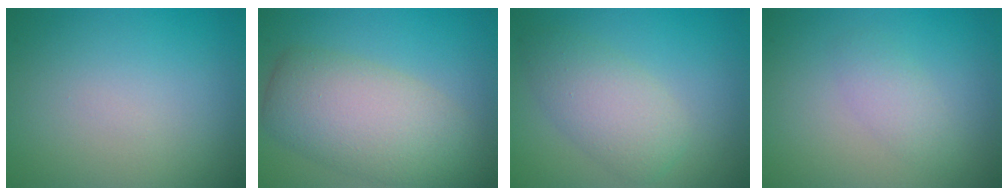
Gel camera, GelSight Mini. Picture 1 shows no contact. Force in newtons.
{"total": 7.2, "press": 7.2, "slide": 0.6}
{"total": 4.0, "press": 4.0, "slide": 0.0}
{"total": 1.6, "press": 1.6, "slide": 0.1}